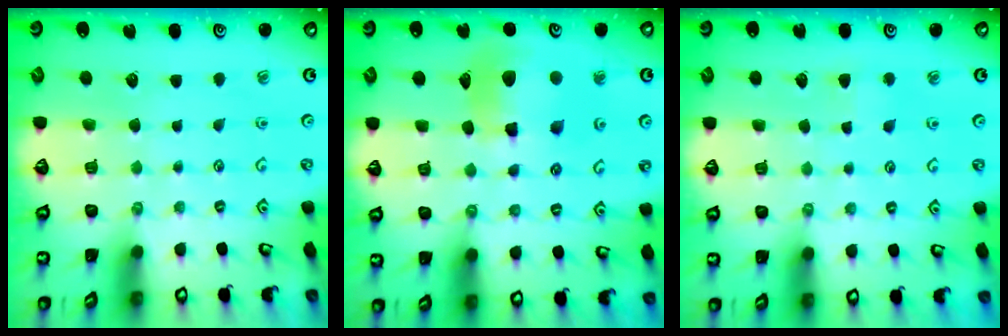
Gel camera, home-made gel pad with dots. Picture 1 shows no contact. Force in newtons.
{"total": 12.6, "press": 12.5, "slide": 1.7}
{"total": 2.5, "press": 2.4, "slide": 0.7}